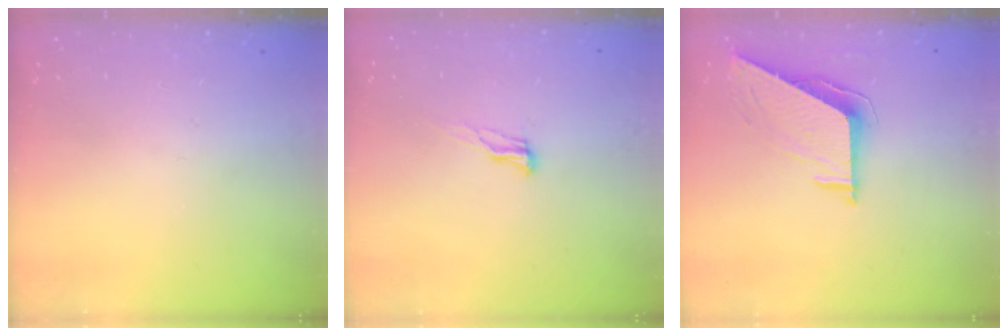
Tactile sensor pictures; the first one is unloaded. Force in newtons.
{"total": 8.0, "press": 7.7, "slide": 2.0}
{"total": 7.2, "press": 7.2, "slide": 0.5}